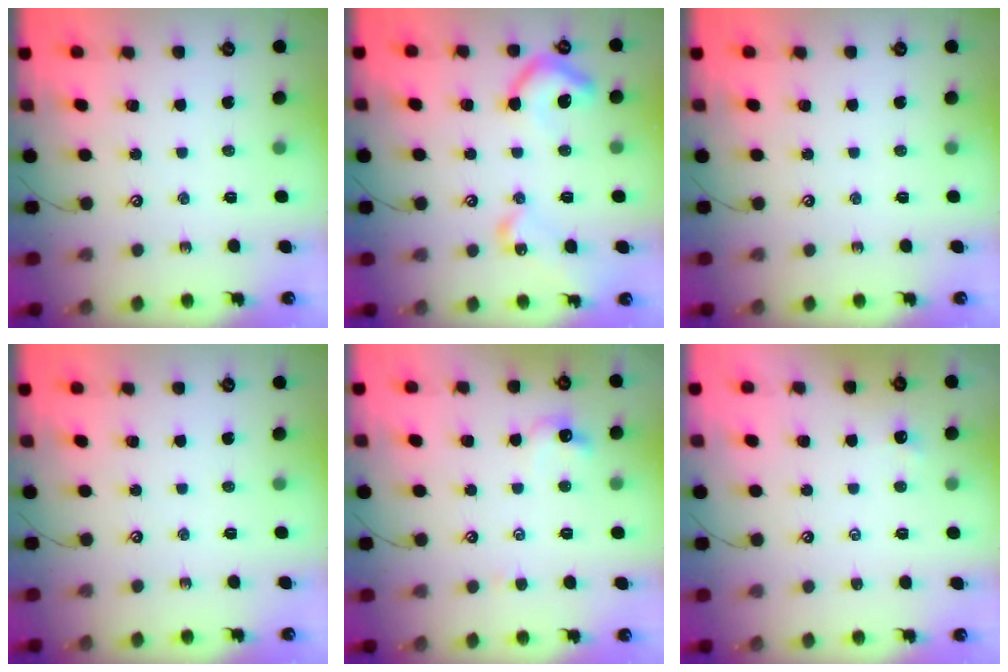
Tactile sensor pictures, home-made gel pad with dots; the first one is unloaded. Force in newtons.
{"total": 11.3, "press": 11.2, "slide": 1.0}
{"total": 0.0}
{"total": 0.0}
{"total": 1.9, "press": 1.9, "slide": 0.5}
{"total": 0.0}